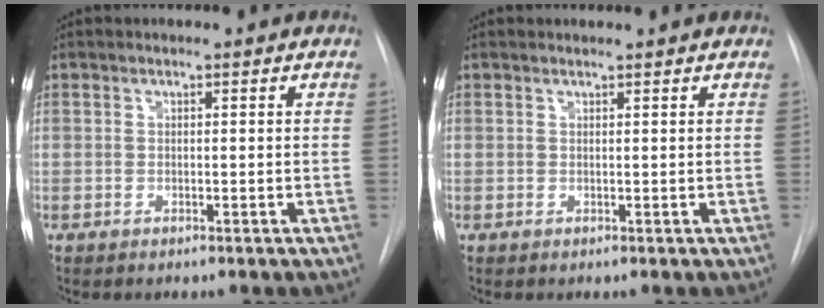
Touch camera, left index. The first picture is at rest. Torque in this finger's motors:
{"motor_torque": [0.17, -0.48, -0.13, 0.02]}